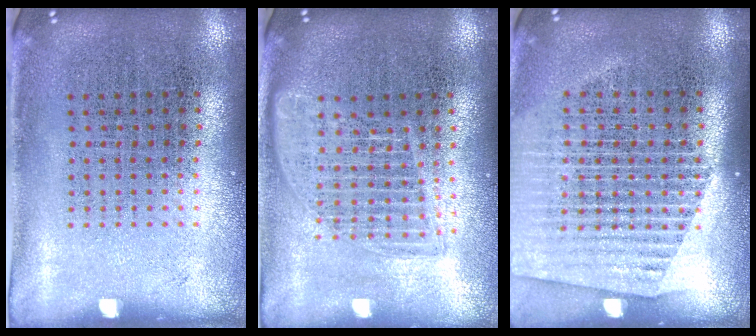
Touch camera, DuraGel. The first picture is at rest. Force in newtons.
{"total": 1.7, "press": 1.5, "slide": 0.8}
{"total": 1.6, "press": 1.5, "slide": 0.5}